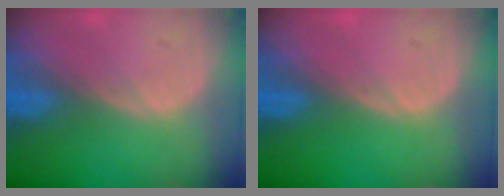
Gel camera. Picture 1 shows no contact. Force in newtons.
{"total": 0.0}